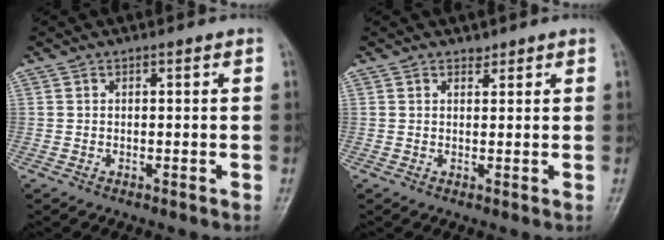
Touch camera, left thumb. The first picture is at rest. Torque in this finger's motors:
{"motor_torque": [0.33, -0.25, 0.24, 0.10, 0.01]}